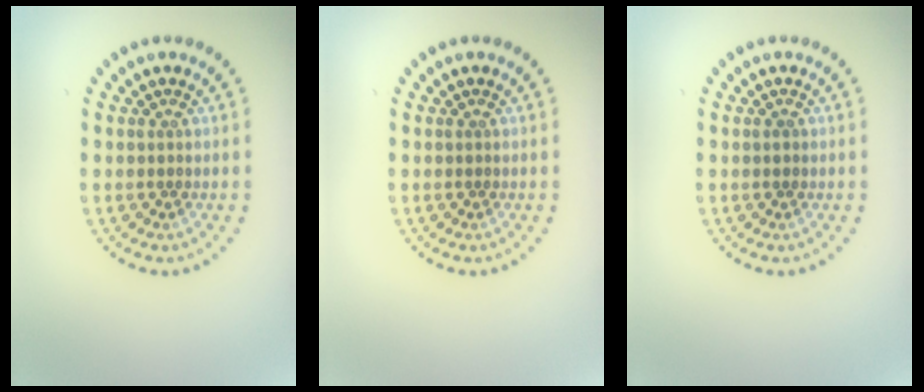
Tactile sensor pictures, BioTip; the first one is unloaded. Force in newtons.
{"total": 0.0}
{"total": 0.7, "press": 0.7, "slide": 0.2}